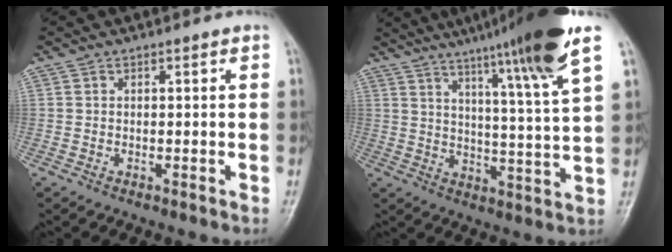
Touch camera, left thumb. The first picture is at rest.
{"total": 18.0, "force": [11.5, -0.3, 13.8], "torque": [-0.200, -0.046, 0.165]}